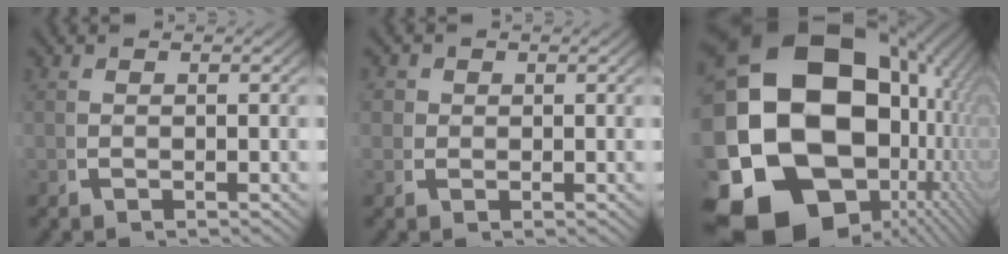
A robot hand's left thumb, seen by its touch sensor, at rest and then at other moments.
{"total": 2.0, "force": [0.5, 1.9, 0.5], "torque": [-0.011, -0.007, 0.006]}
{"total": 32.4, "force": [-3.1, 23.1, 22.6], "torque": [-0.423, -0.098, -0.023]}